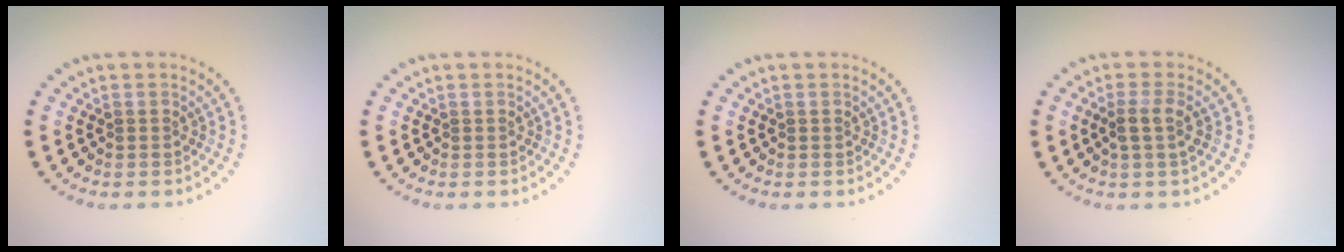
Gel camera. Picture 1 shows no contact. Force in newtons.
{"total": 0.0}
{"total": 0.0}
{"total": 1.9, "press": 1.6, "slide": 1.1}